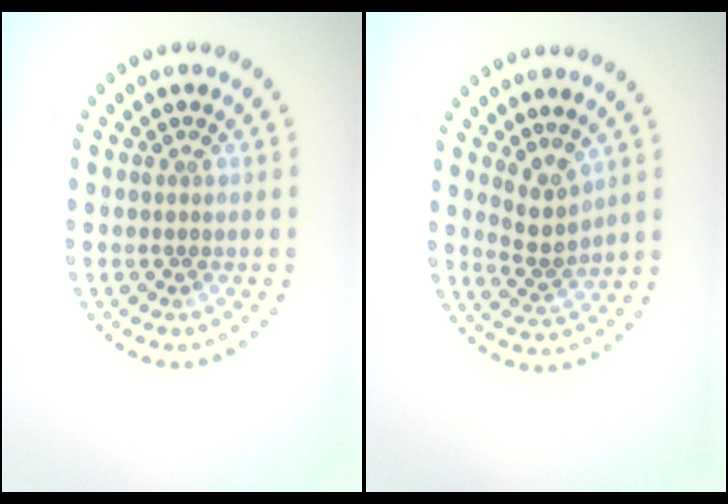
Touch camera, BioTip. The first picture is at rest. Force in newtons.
{"total": 2.5, "press": 1.8, "slide": 1.7}